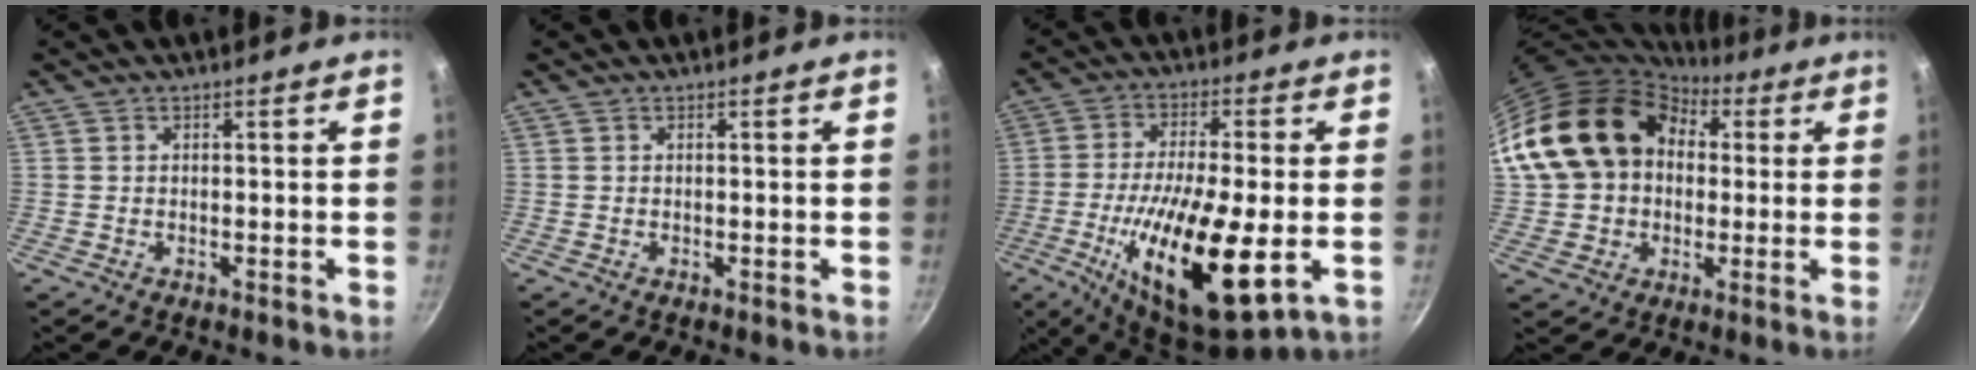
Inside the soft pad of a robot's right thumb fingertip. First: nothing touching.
{"total": 0.0}
{"total": 19.9, "force": [-4.8, 5.9, 18.3], "torque": [-0.335, 0.002, -0.088]}
{"total": 18.2, "force": [4.6, 14.4, 10.1], "torque": [-0.162, 0.035, 0.080]}